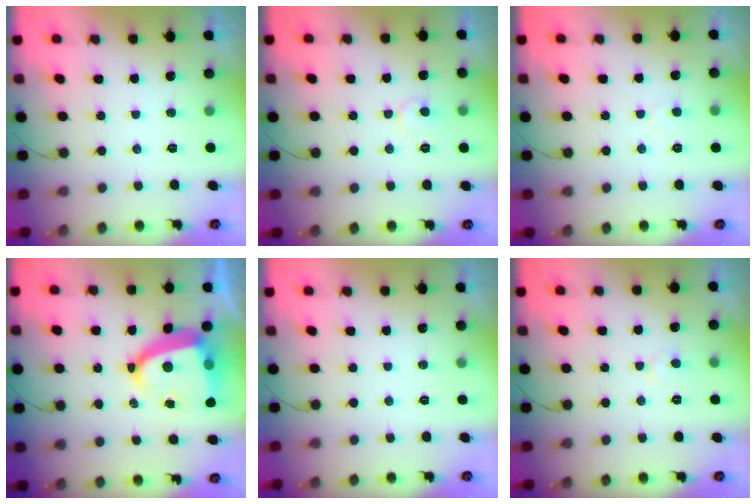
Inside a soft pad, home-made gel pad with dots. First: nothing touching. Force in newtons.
{"total": 5.7, "press": 5.7, "slide": 0.4}
{"total": 2.7, "press": 2.7, "slide": 0.3}
{"total": 14.8, "press": 14.7, "slide": 1.9}
{"total": 0.0}
{"total": 3.1, "press": 3.1, "slide": 0.2}